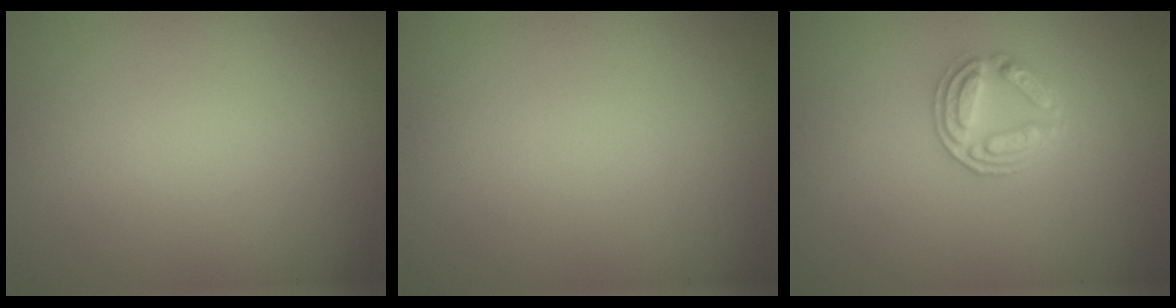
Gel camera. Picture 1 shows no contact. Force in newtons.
{"total": 0.0}
{"total": 3.0, "press": 2.7, "slide": 1.2}